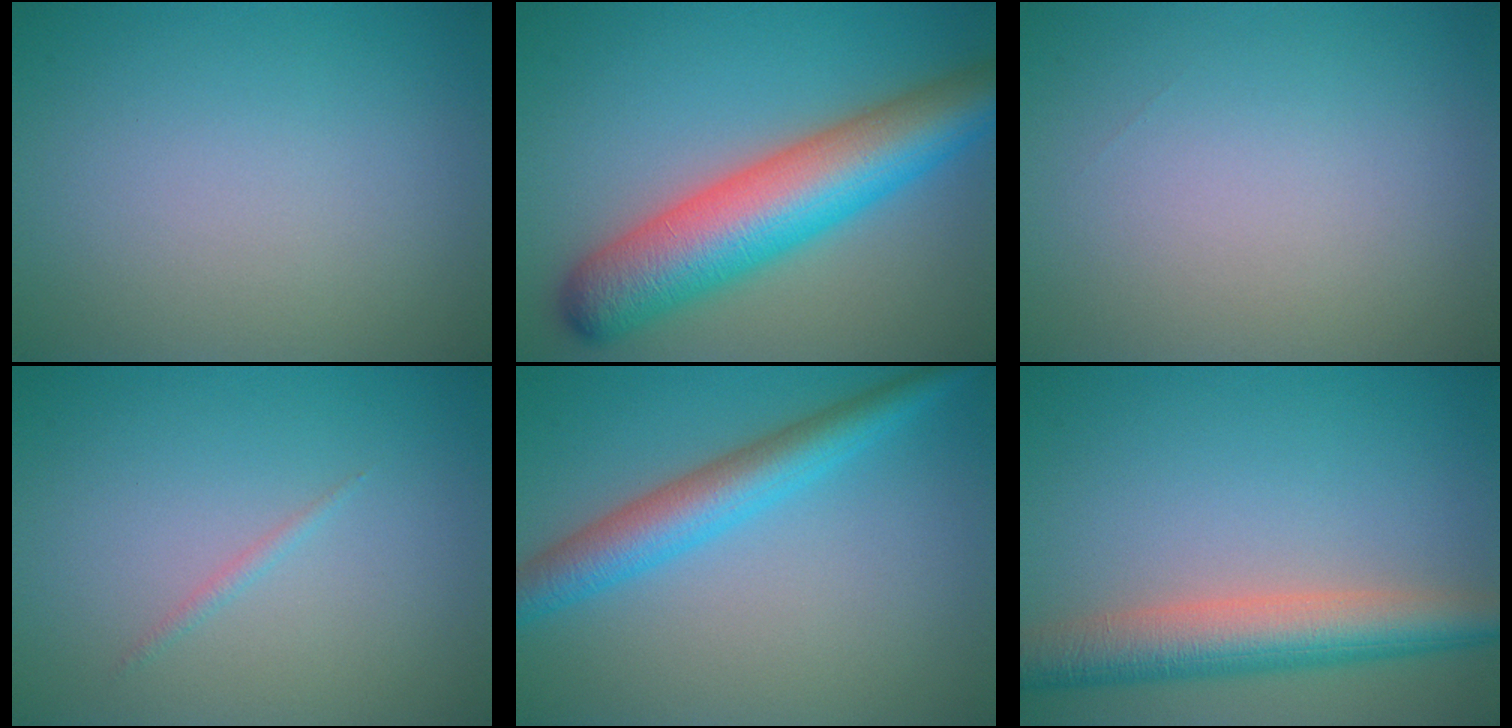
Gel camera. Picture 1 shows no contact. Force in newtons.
{"total": 10.4, "press": 10.4, "slide": 0.2}
{"total": 0.0}
{"total": 0.6, "press": 0.6, "slide": 0.0}
{"total": 4.9, "press": 4.9, "slide": 0.1}
{"total": 6.5, "press": 6.5, "slide": 0.3}